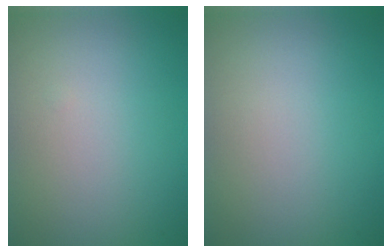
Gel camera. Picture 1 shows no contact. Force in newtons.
{"total": 0.0}